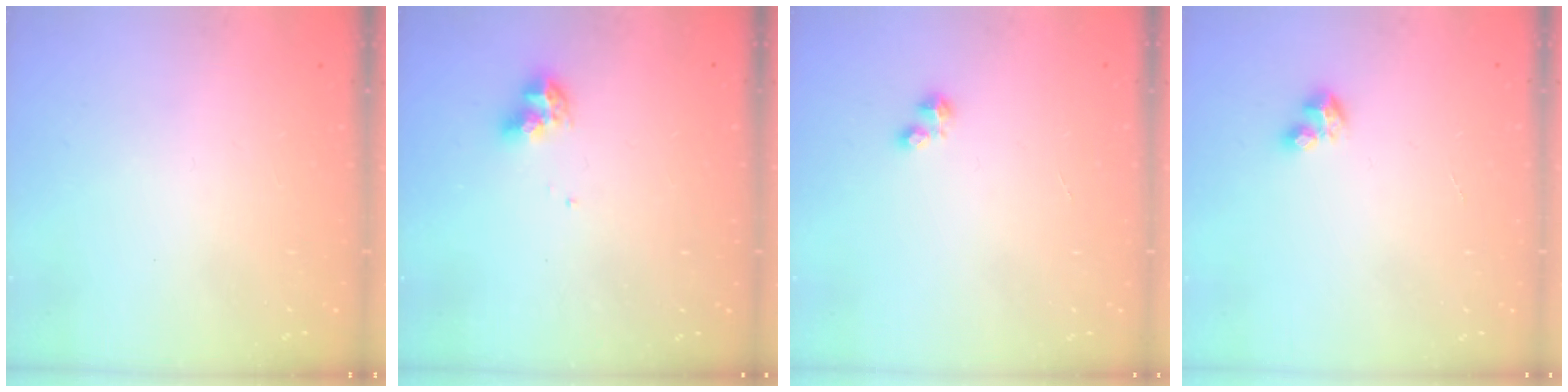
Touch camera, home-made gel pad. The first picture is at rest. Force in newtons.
{"total": 7.8, "press": 7.7, "slide": 0.6}
{"total": 1.9, "press": 1.8, "slide": 0.2}
{"total": 2.8, "press": 2.8, "slide": 0.2}